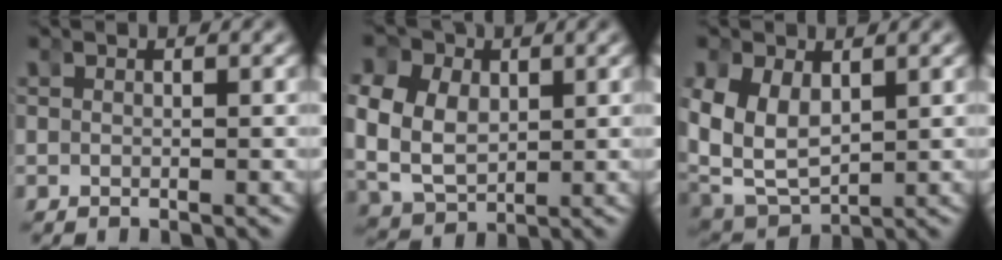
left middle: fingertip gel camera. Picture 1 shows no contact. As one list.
[{"total": 11.6, "force": [0.7, 10.2, 5.5], "torque": [-0.152, -0.032, 0.015]}, {"total": 10.5, "force": [-0.2, 9.1, 5.3], "torque": [-0.158, -0.037, 0.006]}]